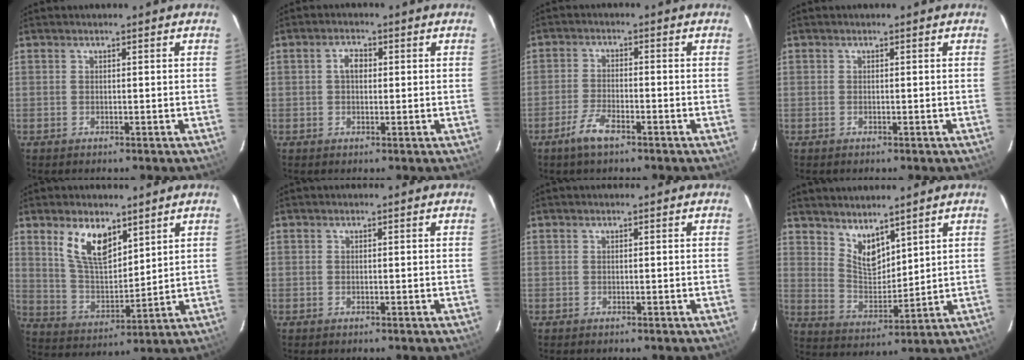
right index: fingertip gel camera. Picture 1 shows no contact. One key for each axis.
{"total": 2.7, "fx": 0.3, "fy": 1.8, "fz": 1.9, "tx": -0.035, "ty": 0.010, "tz": 0.005}
{"total": 5.1, "fx": -3.5, "fy": 1.4, "fz": 3.5, "tx": -0.085, "ty": -0.005, "tz": -0.069}
{"total": 0.0}
{"total": 10.9, "fx": 6.3, "fy": 5.0, "fz": 7.3, "tx": -0.135, "ty": 0.005, "tz": 0.132}
{"total": 0.0}
{"total": 0.0}
{"total": 7.5, "fx": 5.7, "fy": 3.2, "fz": 3.7, "tx": -0.058, "ty": -0.006, "tz": 0.114}